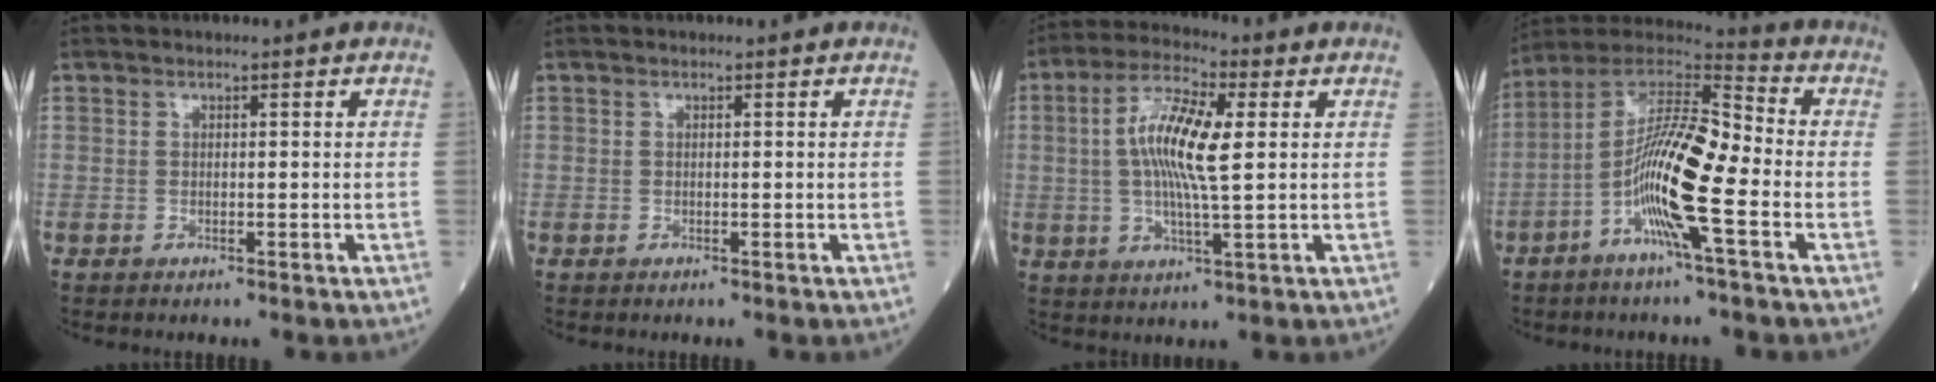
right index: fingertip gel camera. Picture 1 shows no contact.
{"total": 0.0}
{"total": 10.6, "force": [1.4, 1.8, 10.3], "torque": [-0.204, 0.006, 0.022]}
{"total": 14.0, "force": [-4.1, 1.2, 13.4], "torque": [-0.256, 0.009, -0.085]}